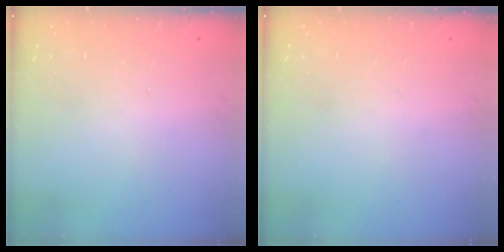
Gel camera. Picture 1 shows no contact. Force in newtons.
{"total": 0.0}